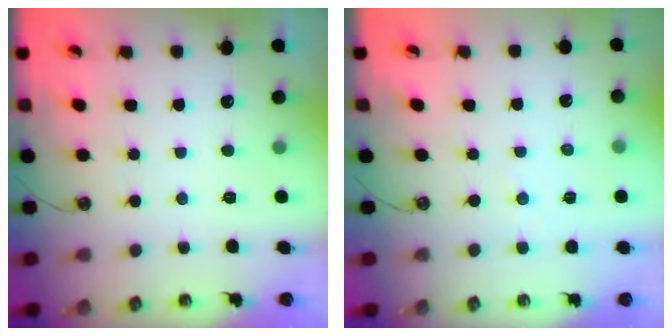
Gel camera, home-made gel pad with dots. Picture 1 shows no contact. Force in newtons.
{"total": 2.2, "press": 2.1, "slide": 0.3}